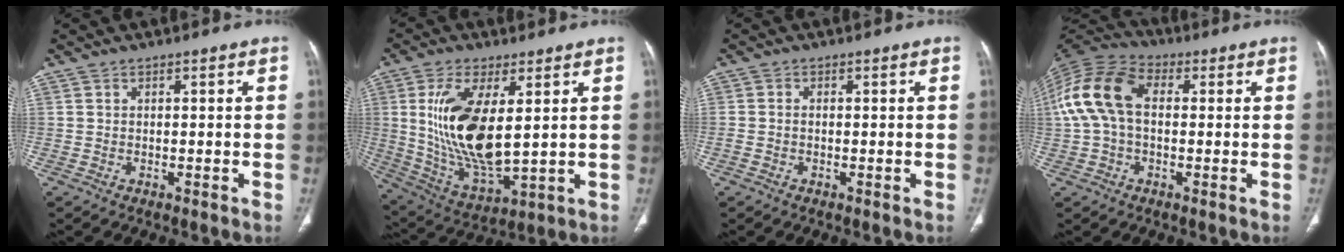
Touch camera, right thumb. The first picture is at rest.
{"total": 17.4, "force": [3.0, 7.3, 15.5], "torque": [-0.305, -0.026, 0.072]}
{"total": 1.1, "force": [-0.3, 0.7, 0.8], "torque": [-0.023, 0.003, -0.006]}
{"total": 13.4, "force": [1.2, 8.6, 10.2], "torque": [-0.217, 0.037, 0.013]}